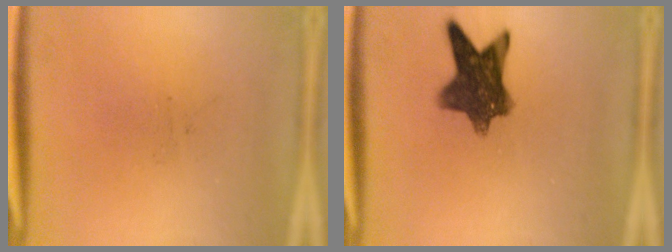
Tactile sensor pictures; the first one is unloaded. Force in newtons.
{"total": 9.7}